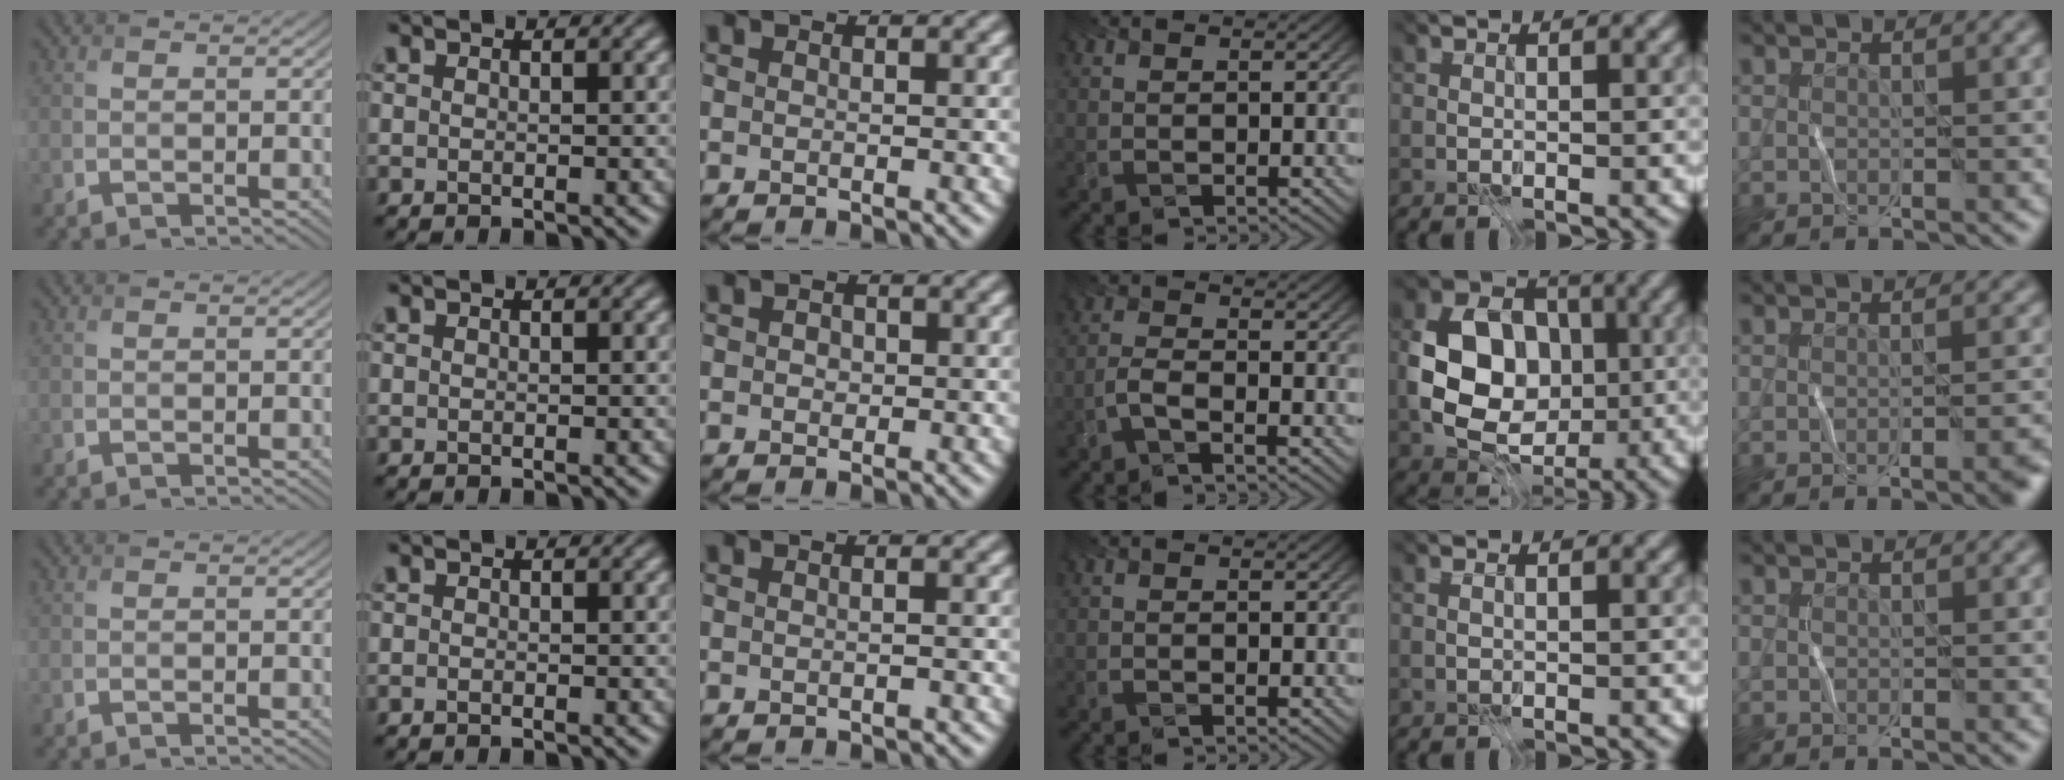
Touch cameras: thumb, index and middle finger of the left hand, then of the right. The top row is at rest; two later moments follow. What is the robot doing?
{"motion": "wrap", "object": "wrapping paper"}